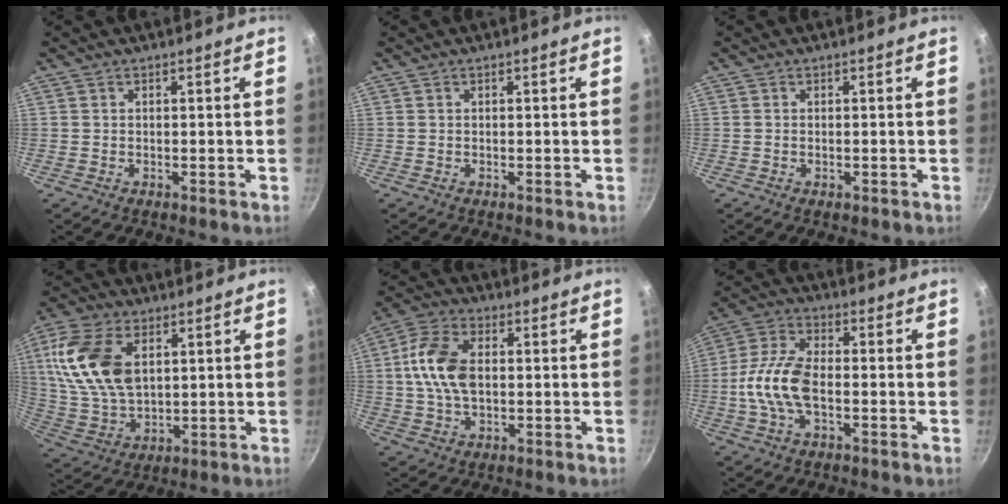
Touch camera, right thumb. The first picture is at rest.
{"total": 0.0}
{"total": 0.7, "force": [-0.2, 0.3, 0.6], "torque": [-0.009, 0.001, -0.004]}
{"total": 16.8, "force": [4.7, 10.0, 12.5], "torque": [-0.234, -0.013, 0.098]}
{"total": 11.3, "force": [0.8, 7.0, 8.9], "torque": [-0.167, 0.019, 0.005]}
{"total": 11.4, "force": [-2.1, 5.6, 9.6], "torque": [-0.193, 0.027, -0.052]}